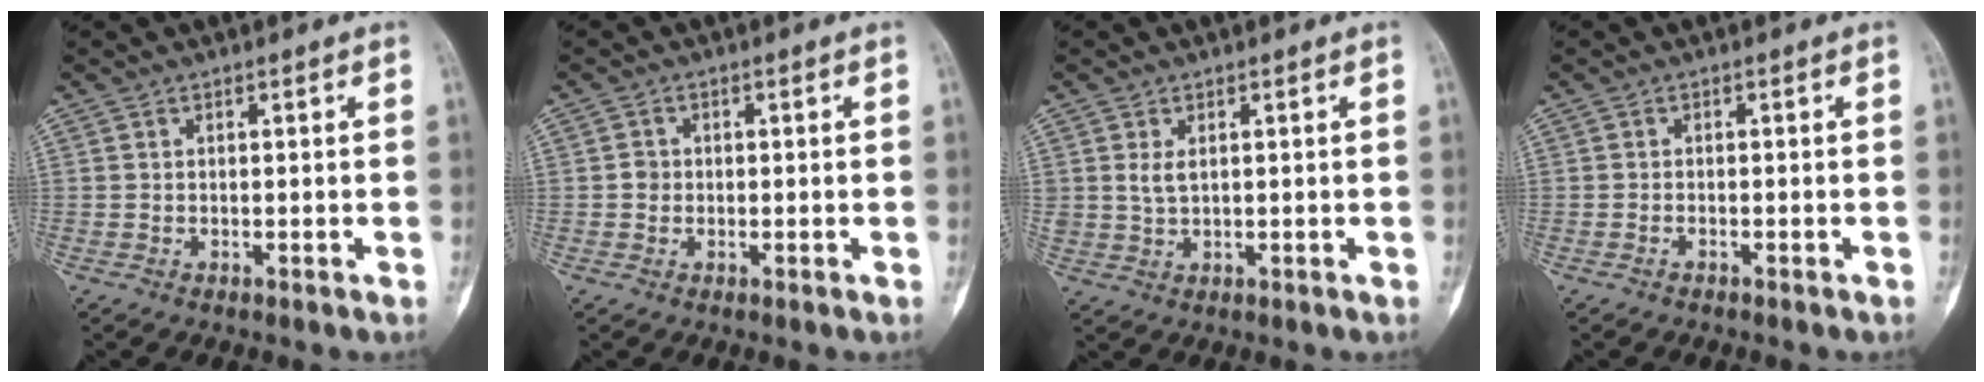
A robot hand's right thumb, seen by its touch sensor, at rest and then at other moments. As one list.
[{"total": 1.5, "force": [-0.1, 1.4, 0.5], "torque": [0.001, 0.003, -0.004]}, {"total": 2.2, "force": [0.6, 1.2, 1.7], "torque": [-0.033, -0.002, 0.016]}, {"total": 0.7, "force": [-0.6, 0.2, 0.3], "torque": [-0.010, 0.004, -0.006]}]